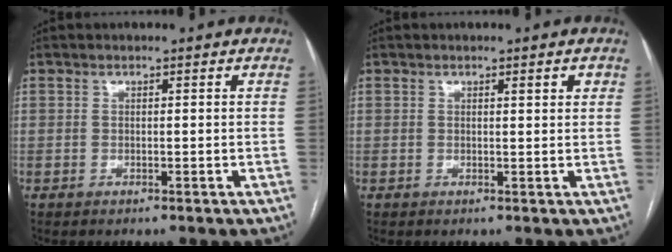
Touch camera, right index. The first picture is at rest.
{"total": 1.3, "force": [0.7, 0.2, 1.1], "torque": [-0.017, 0.000, 0.008]}